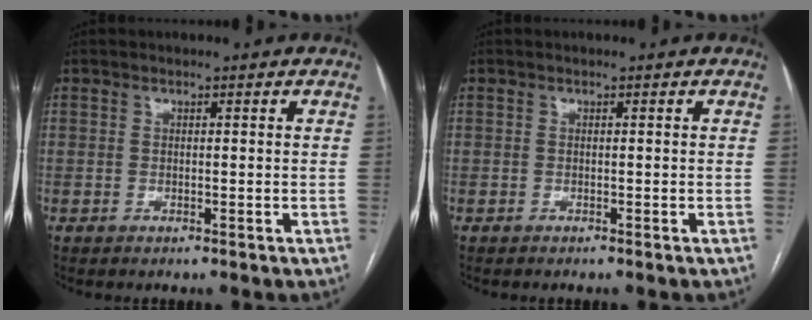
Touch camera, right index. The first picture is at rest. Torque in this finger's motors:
{"motor_torque": [-0.05, 0.02, -0.03, -0.01]}